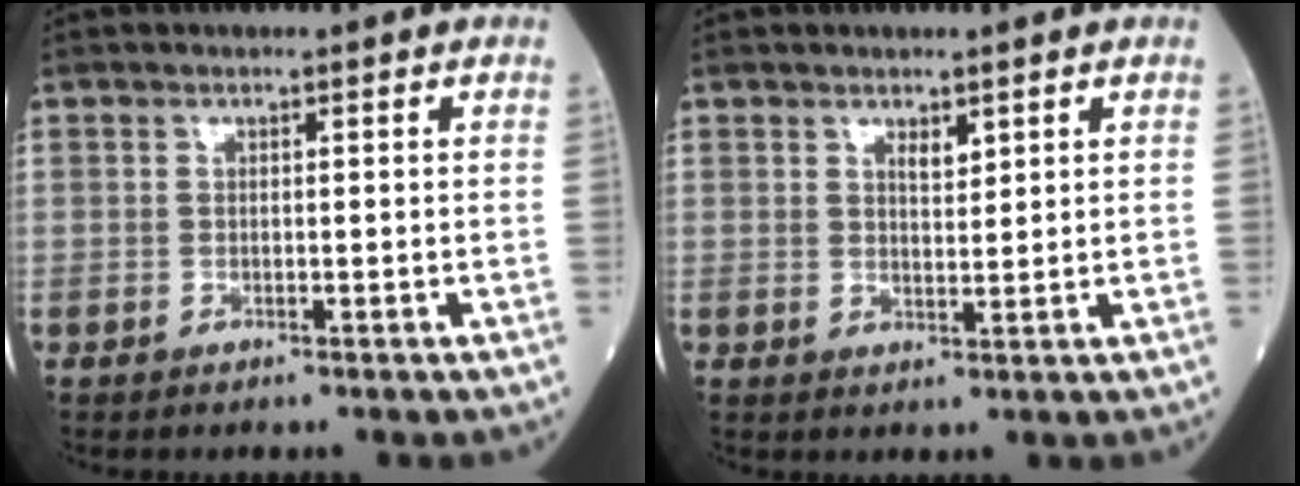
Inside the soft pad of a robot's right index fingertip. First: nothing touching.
{"total": 2.0, "force": [1.3, 0.7, 1.3], "torque": [-0.022, -0.004, 0.025]}